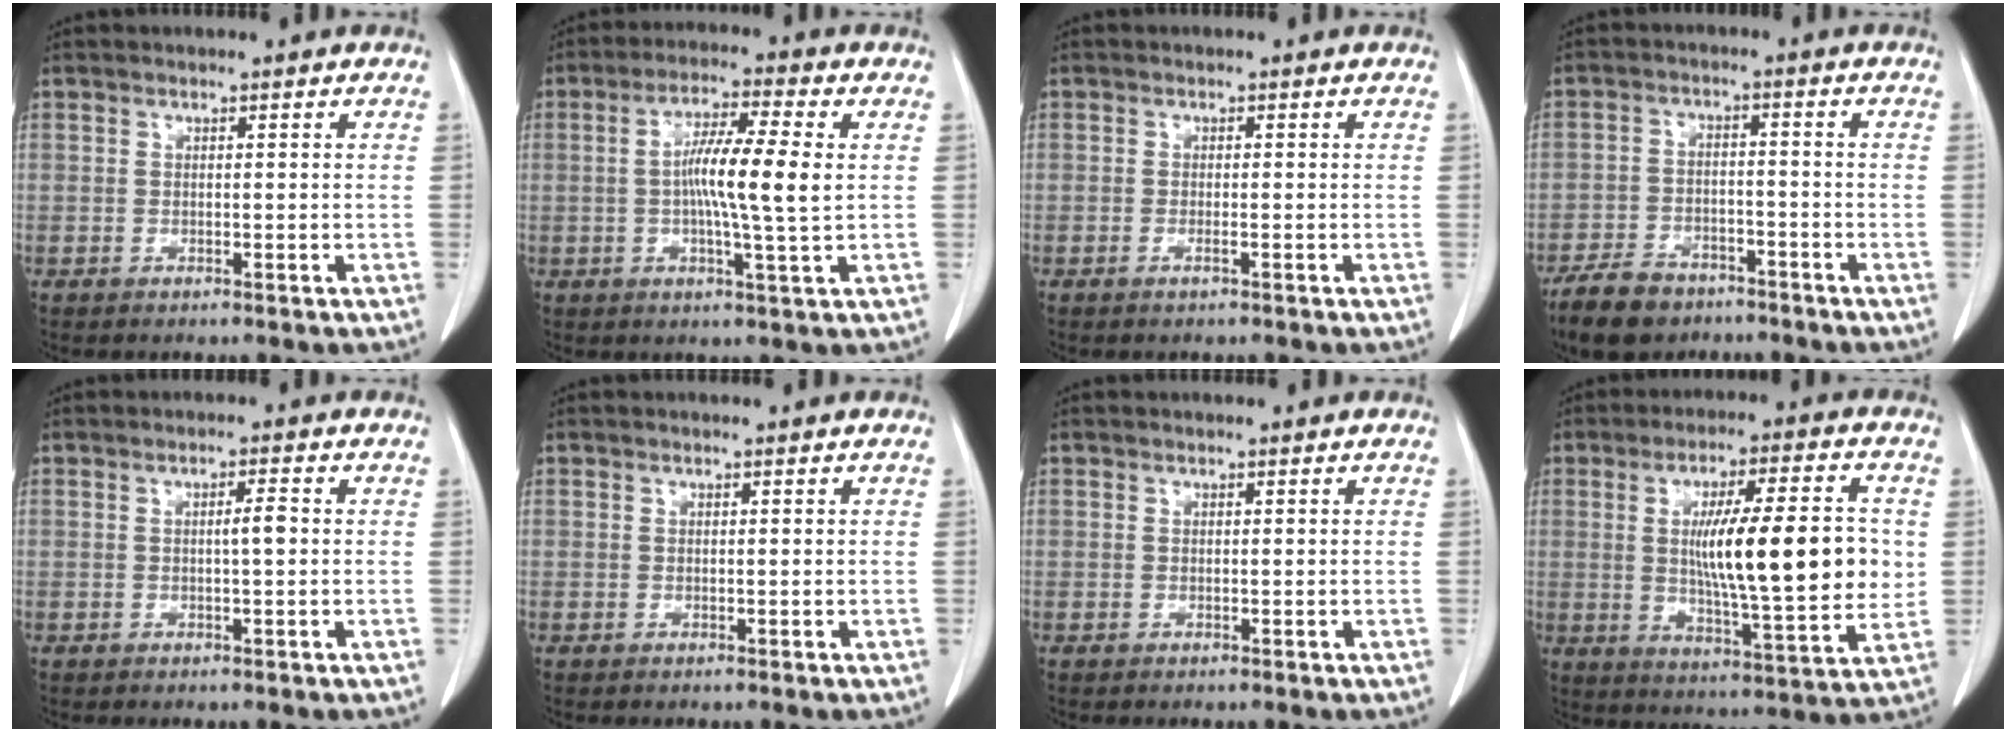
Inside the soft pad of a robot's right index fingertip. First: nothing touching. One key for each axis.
{"total": 9.5, "fx": 0.4, "fy": 0.0, "fz": 9.5, "tx": -0.170, "ty": 0.000, "tz": -0.001}
{"total": 0.9, "fx": -0.5, "fy": 0.0, "fz": 0.7, "tx": -0.013, "ty": 0.000, "tz": -0.010}
{"total": 8.0, "fx": -6.2, "fy": 3.7, "fz": 3.3, "tx": -0.068, "ty": -0.008, "tz": -0.112}
{"total": 2.1, "fx": -0.1, "fy": 0.2, "fz": 2.0, "tx": -0.033, "ty": 0.002, "tz": -0.003}
{"total": 0.0}
{"total": 0.0}
{"total": 17.4, "fx": 1.4, "fy": 2.6, "fz": 17.1, "tx": -0.274, "ty": -0.004, "tz": 0.020}